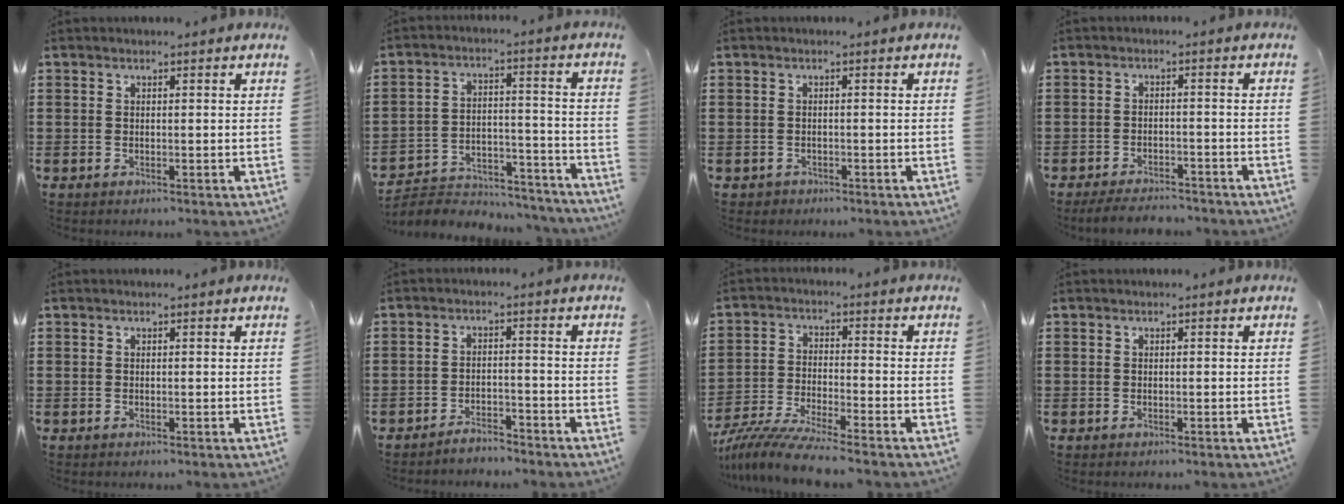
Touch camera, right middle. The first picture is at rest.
{"total": 5.0, "force": [-4.8, 1.2, 0.6], "torque": [-0.011, 0.011, -0.098]}
{"total": 0.6, "force": [-0.5, 0.3, -0.1], "torque": [0.000, 0.002, -0.013]}
{"total": 3.4, "force": [-3.3, 0.5, 0.4], "torque": [-0.010, 0.001, -0.068]}
{"total": 0.0}
{"total": 3.0, "force": [-3.0, 0.2, 0.1], "torque": [-0.009, 0.000, -0.062]}
{"total": 7.1, "force": [-6.6, -0.2, 2.5], "torque": [-0.060, -0.013, -0.131]}
{"total": 0.0}